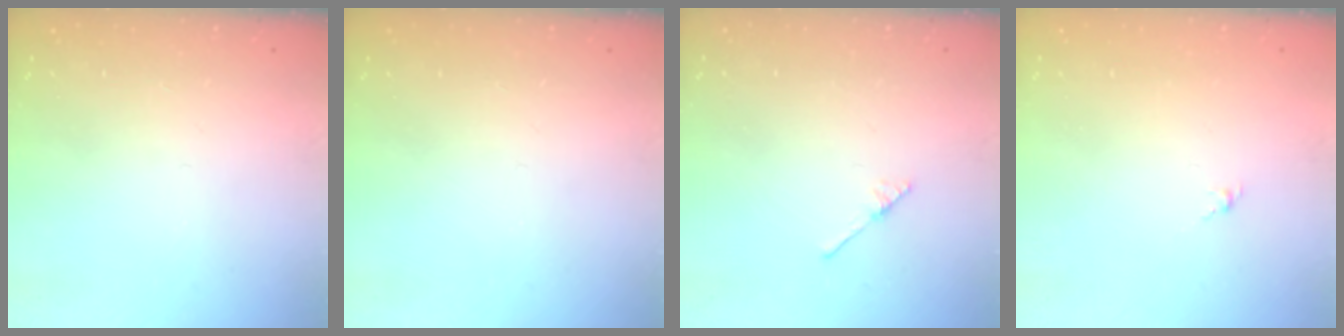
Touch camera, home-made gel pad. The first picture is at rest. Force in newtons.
{"total": 0.0}
{"total": 1.9, "press": 1.8, "slide": 0.3}
{"total": 1.4, "press": 1.2, "slide": 0.6}